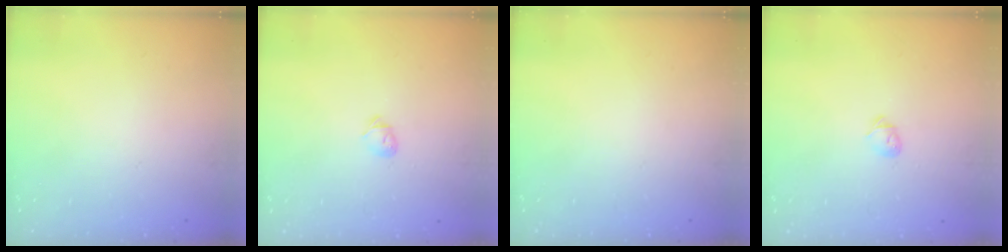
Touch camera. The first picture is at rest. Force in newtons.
{"total": 4.1, "press": 4.0, "slide": 1.0}
{"total": 0.0}
{"total": 4.1, "press": 4.0, "slide": 1.0}